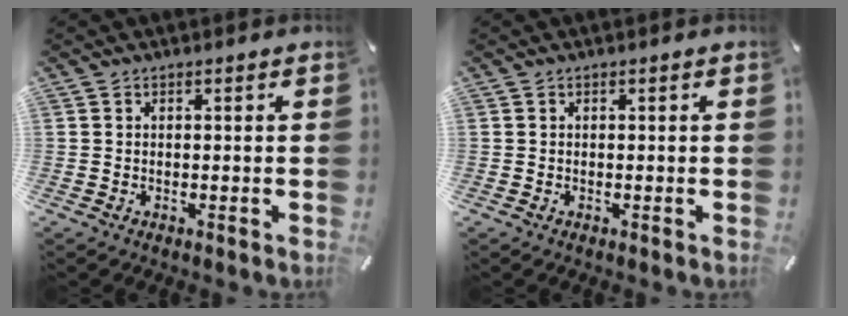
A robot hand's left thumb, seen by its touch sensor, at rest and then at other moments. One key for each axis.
{"total": 0.0}